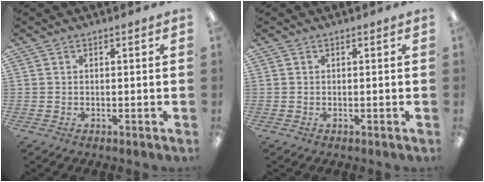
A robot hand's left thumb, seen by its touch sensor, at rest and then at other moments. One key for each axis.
{"total": 0.0}